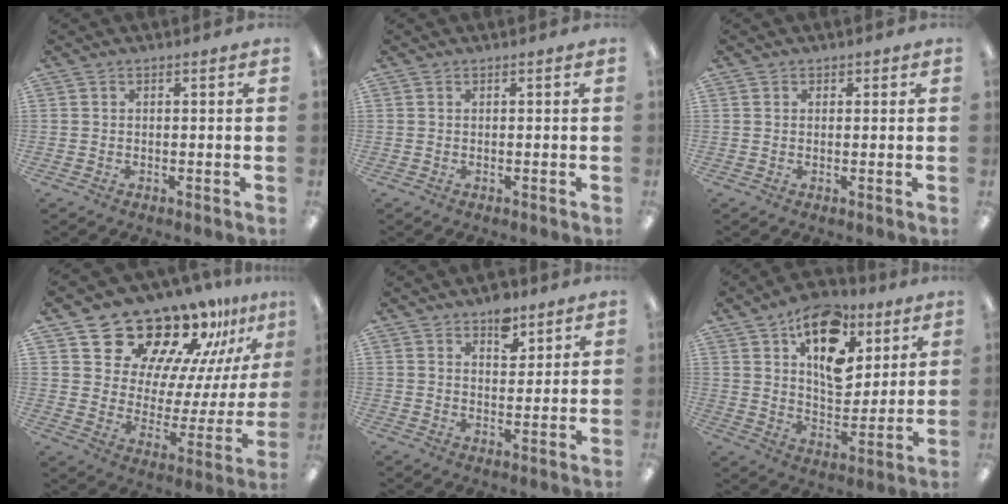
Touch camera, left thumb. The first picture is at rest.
{"total": 0.0}
{"total": 1.0, "force": [0.4, 0.9, 0.1], "torque": [0.006, 0.000, 0.006]}
{"total": 20.9, "force": [17.7, 8.8, 6.7], "torque": [-0.118, -0.133, 0.316]}
{"total": 6.6, "force": [4.6, 3.7, 2.9], "torque": [-0.024, -0.025, 0.076]}
{"total": 17.8, "force": [9.3, 10.6, 10.8], "torque": [-0.147, -0.037, 0.162]}